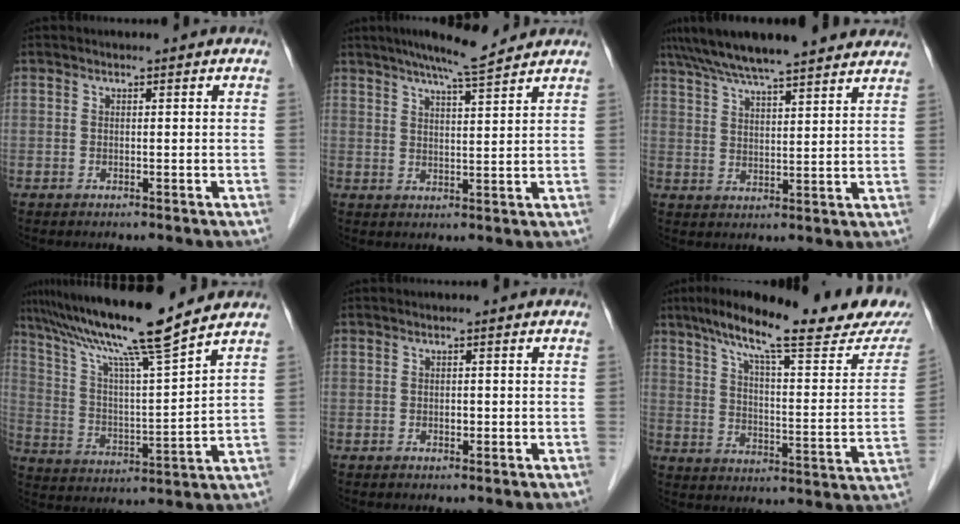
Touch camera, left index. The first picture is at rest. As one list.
[{"total": 8.0, "force": [7.0, 0.0, 3.9], "torque": [-0.066, 0.010, 0.110]}, {"total": 18.4, "force": [15.8, 2.1, 9.3], "torque": [-0.154, 0.044, 0.226]}, {"total": 15.4, "force": [12.7, -1.5, 8.7], "torque": [-0.157, 0.005, 0.220]}, {"total": 0.6, "force": [-0.1, 0.4, 0.4], "torque": [-0.008, 0.001, -0.001]}, {"total": 25.3, "force": [19.8, 2.7, 15.6], "torque": [-0.236, -0.002, 0.271]}]